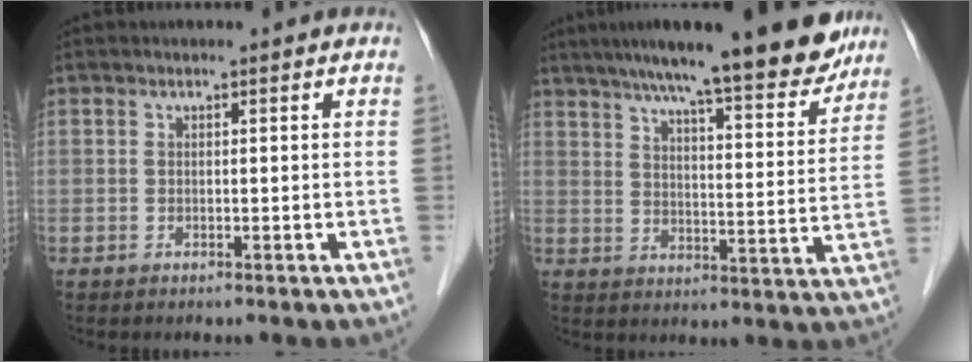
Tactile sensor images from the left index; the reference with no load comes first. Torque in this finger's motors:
{"motor_torque": [0.63, -0.81, 0.94, 0.21]}